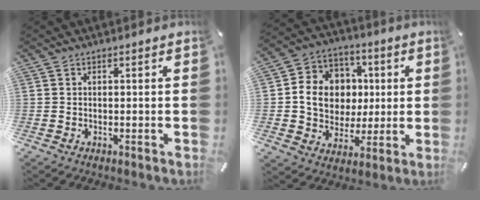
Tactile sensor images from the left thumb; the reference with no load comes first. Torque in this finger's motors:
{"motor_torque": [1.97, 3.04, 0.33, -0.21, 0.16]}